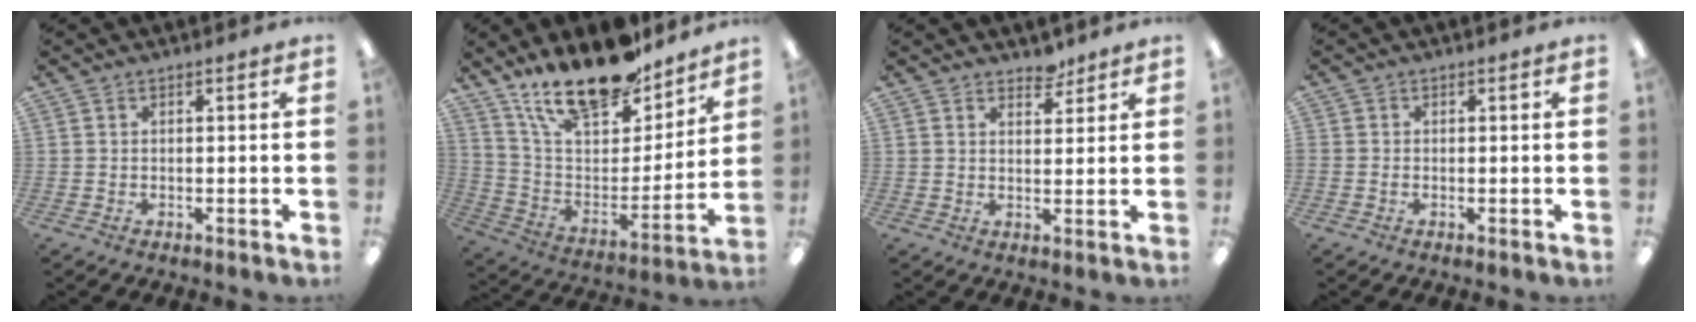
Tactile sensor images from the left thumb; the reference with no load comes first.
{"total": 21.4, "force": [17.2, 7.5, 10.1], "torque": [-0.182, -0.111, 0.304]}
{"total": 3.9, "force": [3.5, 1.6, 0.6], "torque": [0.006, -0.024, 0.063]}
{"total": 0.5, "force": [-0.2, 0.5, 0.1], "torque": [-0.001, 0.004, -0.005]}